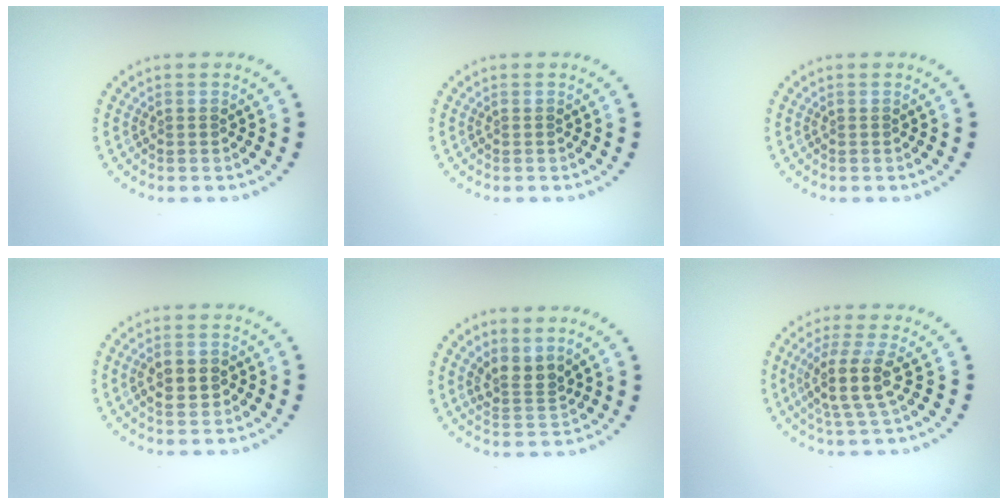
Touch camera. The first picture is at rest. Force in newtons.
{"total": 0.0}
{"total": 0.0}
{"total": 2.7, "press": 2.7, "slide": 0.2}
{"total": 2.5, "press": 1.8, "slide": 1.7}
{"total": 3.8, "press": 3.0, "slide": 2.3}